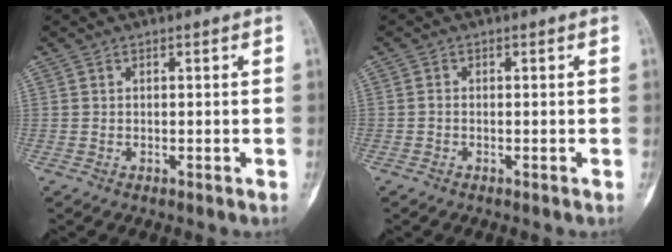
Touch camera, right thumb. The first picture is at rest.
{"total": 0.6, "force": [-0.3, 0.4, 0.4], "torque": [-0.008, 0.000, -0.010]}